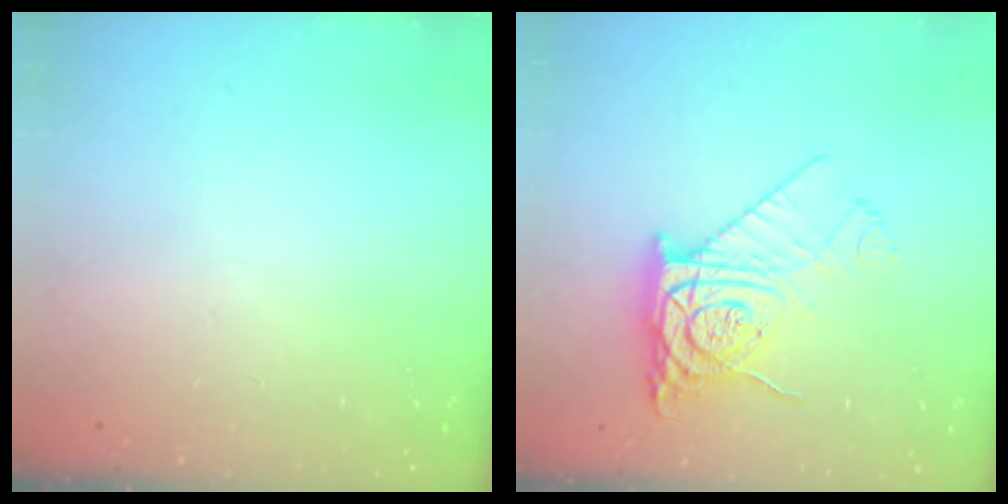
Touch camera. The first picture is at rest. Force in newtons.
{"total": 11.1, "press": 11.1, "slide": 1.1}